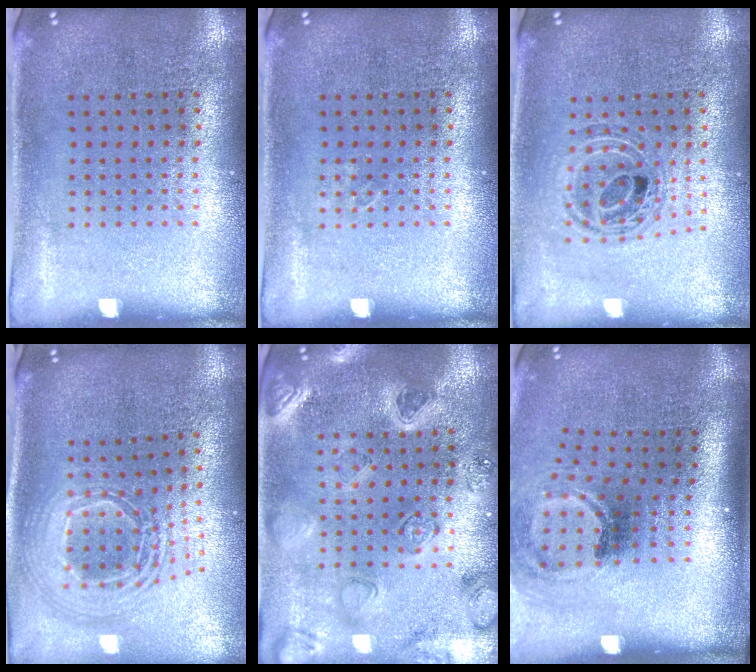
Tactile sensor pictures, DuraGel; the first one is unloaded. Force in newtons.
{"total": 0.5, "press": 0.5, "slide": 0.0}
{"total": 0.8, "press": 0.8, "slide": 0.2}
{"total": 2.5, "press": 1.9, "slide": 1.7}
{"total": 2.3, "press": 2.2, "slide": 0.4}
{"total": 2.0, "press": 1.2, "slide": 1.6}